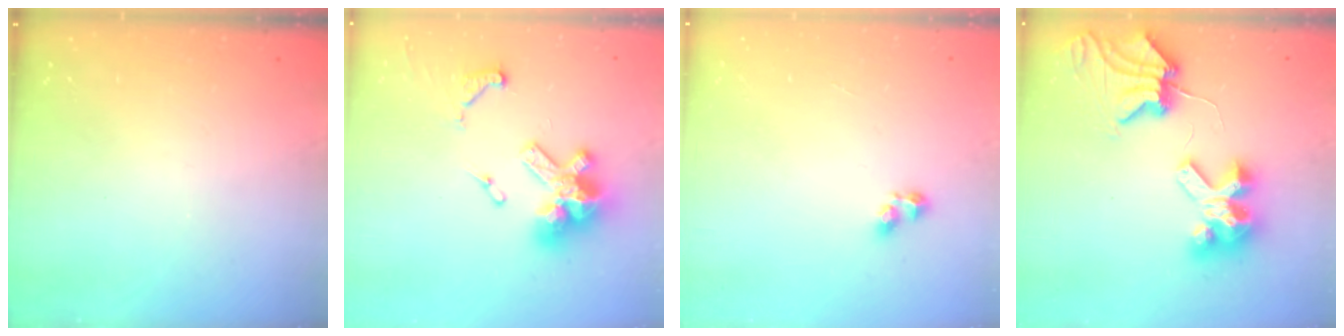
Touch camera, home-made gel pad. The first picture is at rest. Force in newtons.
{"total": 15.4, "press": 15.3, "slide": 1.8}
{"total": 4.0, "press": 3.8, "slide": 1.3}
{"total": 9.6, "press": 9.5, "slide": 0.9}